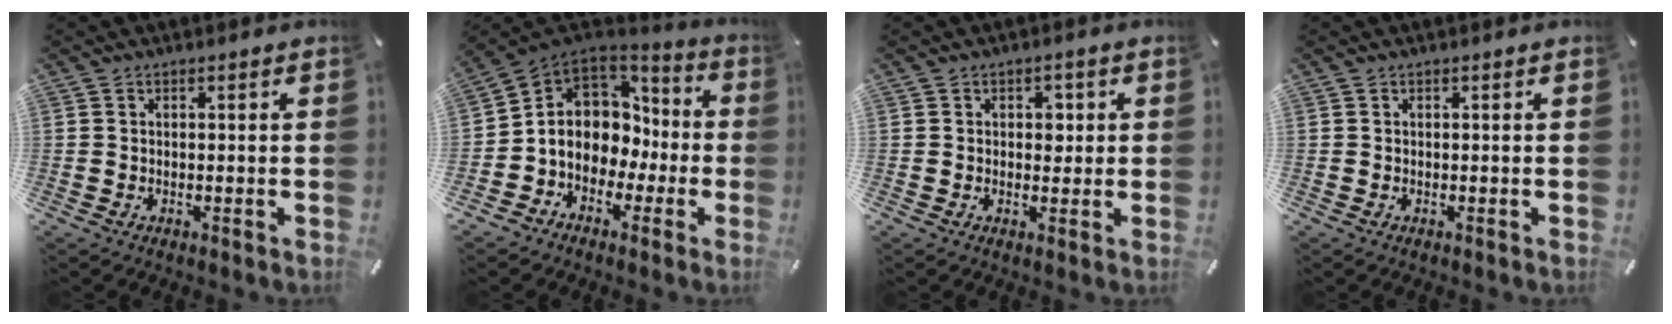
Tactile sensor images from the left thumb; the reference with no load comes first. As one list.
[{"total": 9.9, "force": [-1.3, 9.1, 3.9], "torque": [-0.089, -0.007, -0.023]}, {"total": 2.9, "force": [0.4, 2.3, 1.8], "torque": [-0.015, -0.002, -0.003]}, {"total": 0.0}]